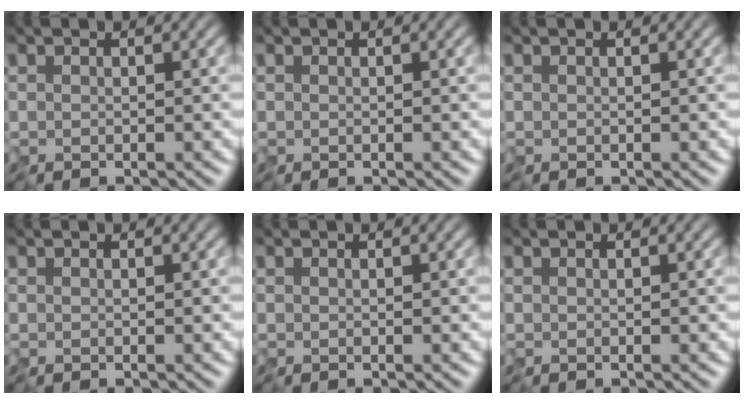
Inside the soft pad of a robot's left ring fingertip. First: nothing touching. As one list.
[{"total": 0.0}, {"total": 0.0}, {"total": 0.0}, {"total": 0.0}, {"total": 0.0}]